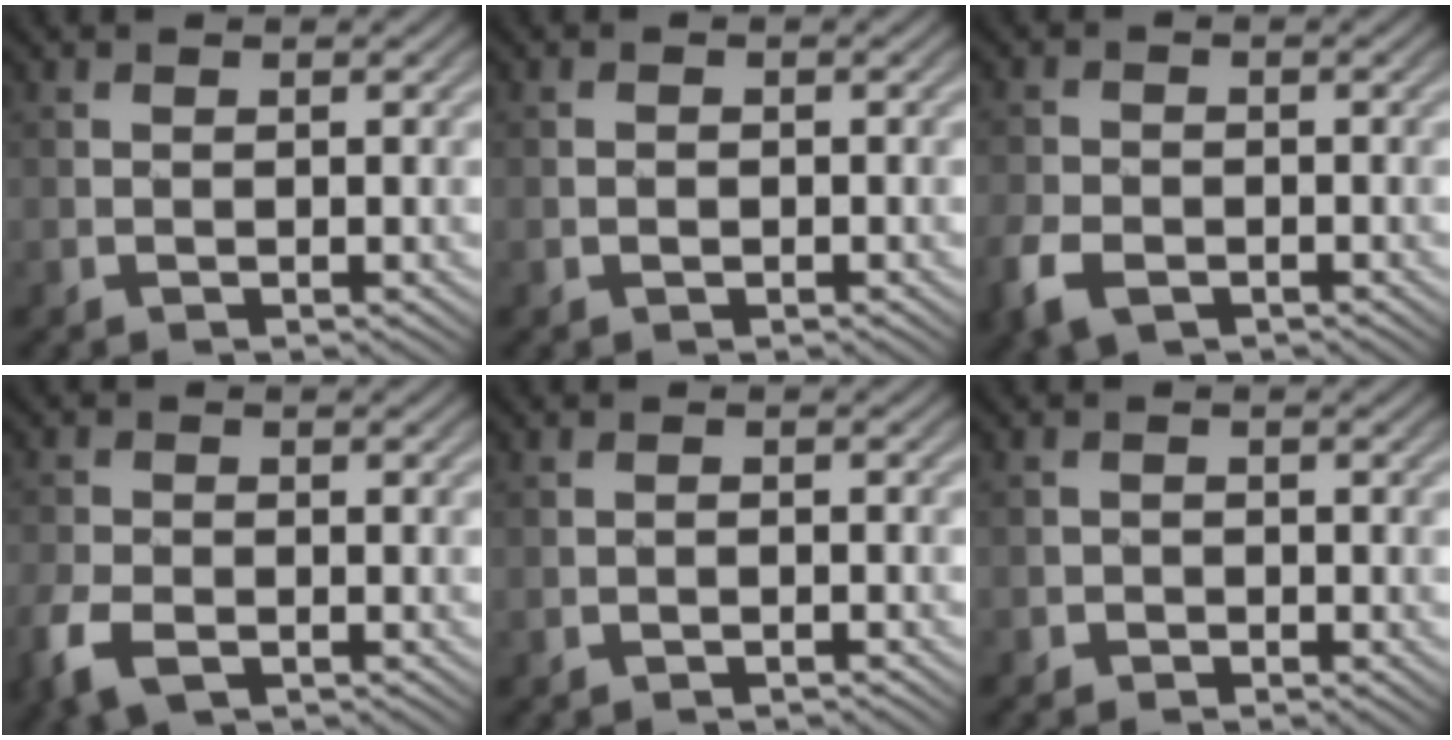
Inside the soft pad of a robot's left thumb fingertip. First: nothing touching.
{"total": 0.7, "force": [-0.3, 0.5, 0.3], "torque": [-0.005, -0.002, -0.005]}
{"total": 5.0, "force": [-2.8, 3.1, 2.8], "torque": [-0.071, -0.012, -0.062]}
{"total": 5.8, "force": [-3.2, 3.2, 3.6], "torque": [-0.089, -0.017, -0.069]}
{"total": 0.8, "force": [-0.8, 0.2, 0.3], "torque": [-0.003, 0.001, -0.016]}
{"total": 1.7, "force": [-1.4, 0.8, 0.2], "torque": [-0.002, -0.001, -0.030]}